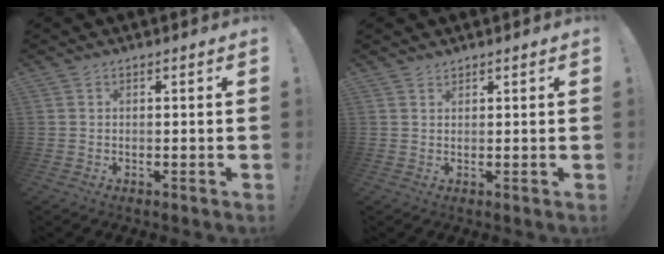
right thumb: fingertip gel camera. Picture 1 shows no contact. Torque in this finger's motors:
{"motor_torque": [-0.30, -0.16, 0.01, -0.12, 0.01]}